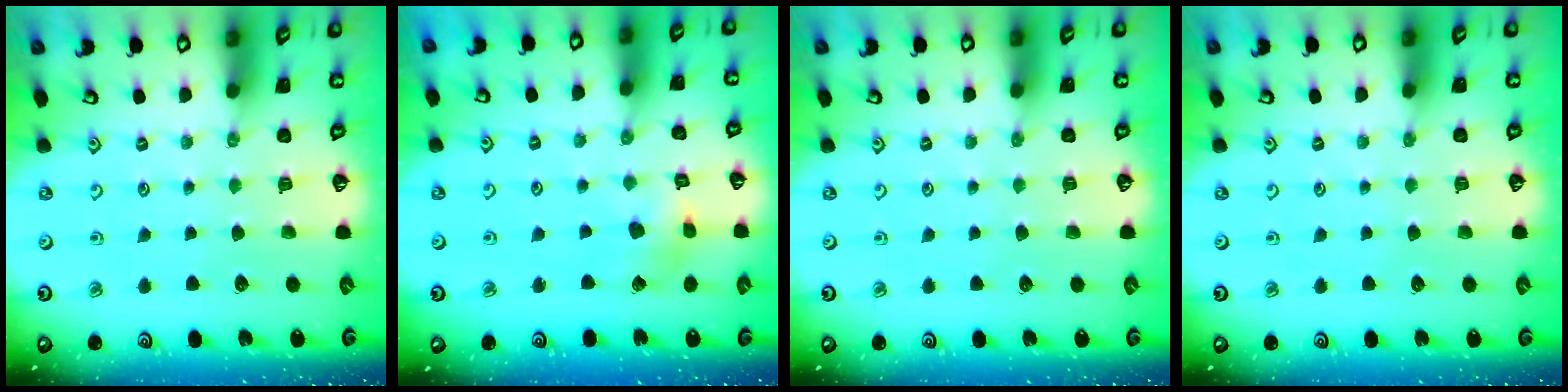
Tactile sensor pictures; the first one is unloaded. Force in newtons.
{"total": 5.4, "press": 5.3, "slide": 0.7}
{"total": 0.0}
{"total": 0.0}